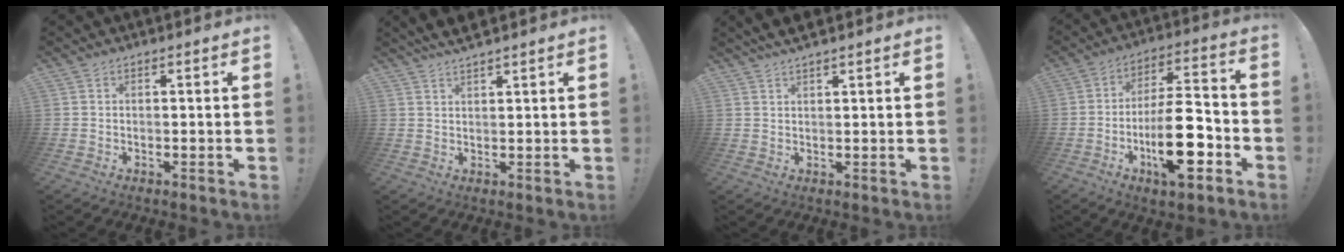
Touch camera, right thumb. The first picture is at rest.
{"total": 3.8, "force": [3.4, 0.1, 1.8], "torque": [-0.037, -0.015, 0.062]}
{"total": 3.2, "force": [2.6, 0.3, 1.7], "torque": [-0.026, -0.012, 0.047]}
{"total": 19.4, "force": [-6.3, 7.1, 16.9], "torque": [-0.287, 0.025, -0.101]}